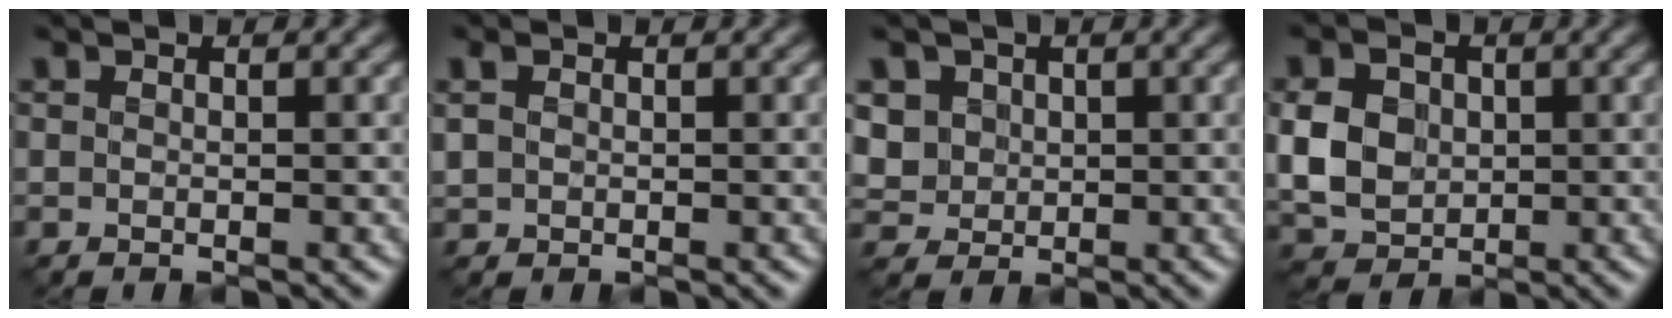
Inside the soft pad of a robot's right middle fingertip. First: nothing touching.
{"total": 1.1, "force": [0.3, 0.9, 0.6], "torque": [-0.014, 0.002, 0.009]}
{"total": 3.9, "force": [1.1, 3.4, 1.4], "torque": [-0.059, 0.007, 0.032]}
{"total": 5.7, "force": [0.0, 4.6, 3.4], "torque": [-0.082, -0.001, -0.003]}